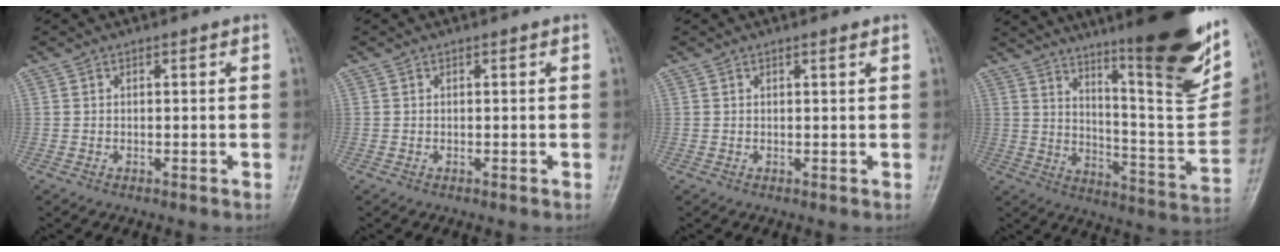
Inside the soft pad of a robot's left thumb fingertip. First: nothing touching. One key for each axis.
{"total": 0.0}
{"total": 0.7, "fx": 0.5, "fy": 0.0, "fz": 0.5, "tx": -0.008, "ty": -0.003, "tz": 0.008}
{"total": 27.6, "fx": 16.5, "fy": 5.5, "fz": 21.4, "tx": -0.282, "ty": -0.074, "tz": 0.245}